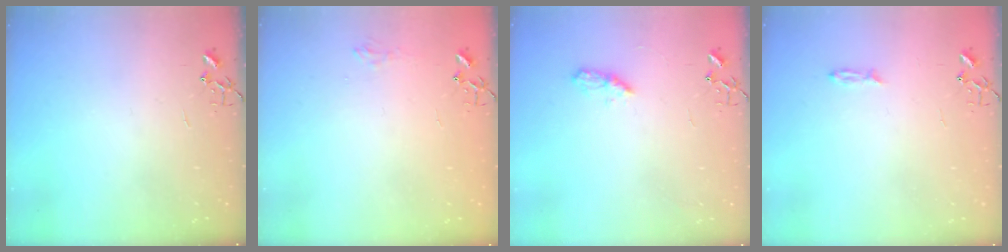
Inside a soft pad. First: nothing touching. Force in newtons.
{"total": 6.6, "press": 6.6, "slide": 0.8}
{"total": 5.7, "press": 5.7, "slide": 0.7}
{"total": 2.7, "press": 2.7, "slide": 0.4}